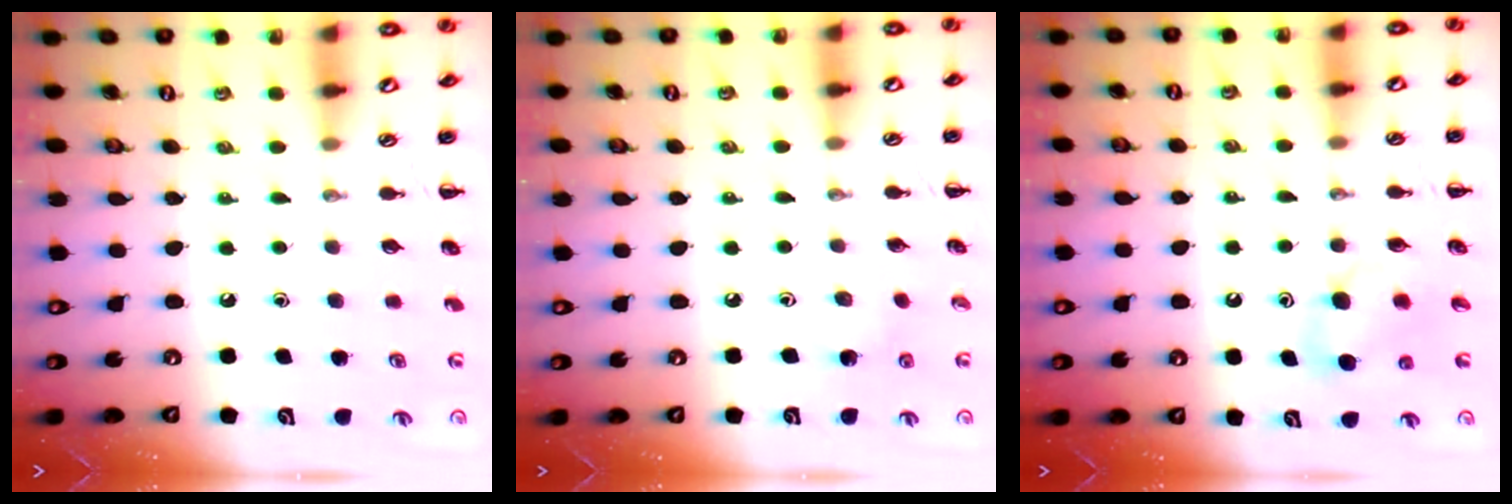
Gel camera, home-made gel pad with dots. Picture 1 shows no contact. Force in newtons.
{"total": 4.0, "press": 3.8, "slide": 1.2}
{"total": 6.5, "press": 6.4, "slide": 1.5}